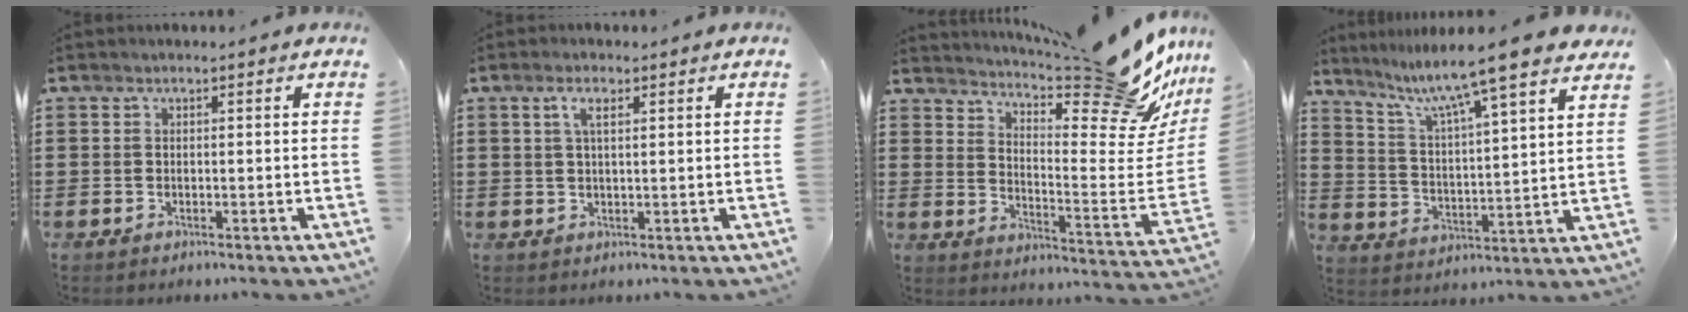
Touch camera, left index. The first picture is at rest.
{"total": 2.8, "force": [1.1, 0.8, 2.4], "torque": [-0.052, 0.006, 0.016]}
{"total": 14.5, "force": [11.6, 2.5, 8.3], "torque": [-0.121, -0.103, 0.187]}
{"total": 8.6, "force": [7.3, -0.8, 4.6], "torque": [-0.109, -0.053, 0.113]}